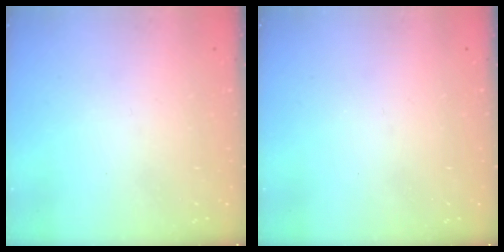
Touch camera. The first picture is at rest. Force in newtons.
{"total": 0.0}